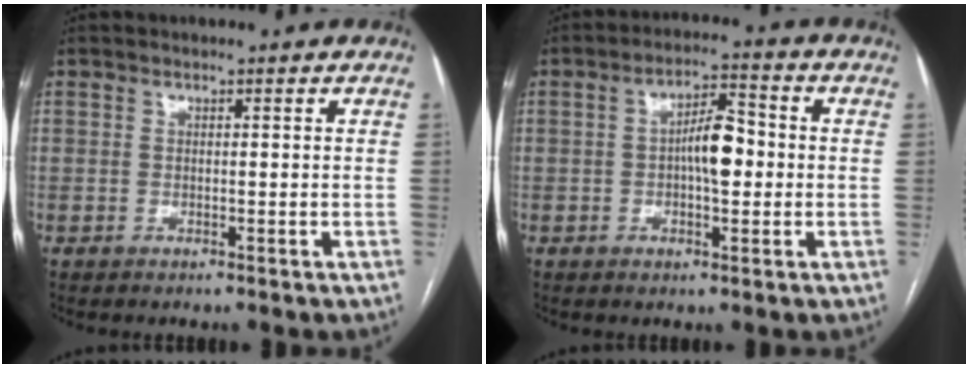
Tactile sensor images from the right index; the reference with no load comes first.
{"total": 6.4, "force": [-0.4, 1.9, 6.1], "torque": [-0.107, 0.016, -0.008]}